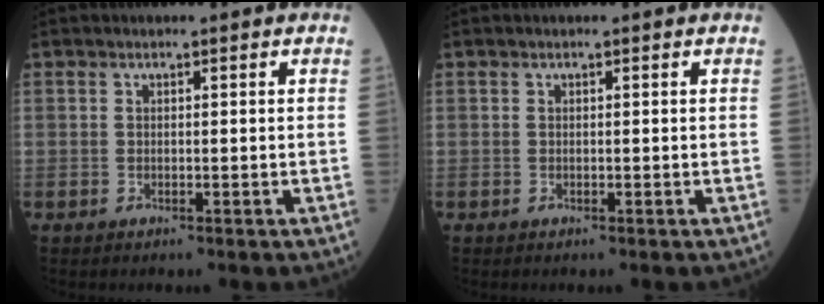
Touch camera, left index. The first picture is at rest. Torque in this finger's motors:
{"motor_torque": [0.00, 0.00, 0.00, 0.00]}